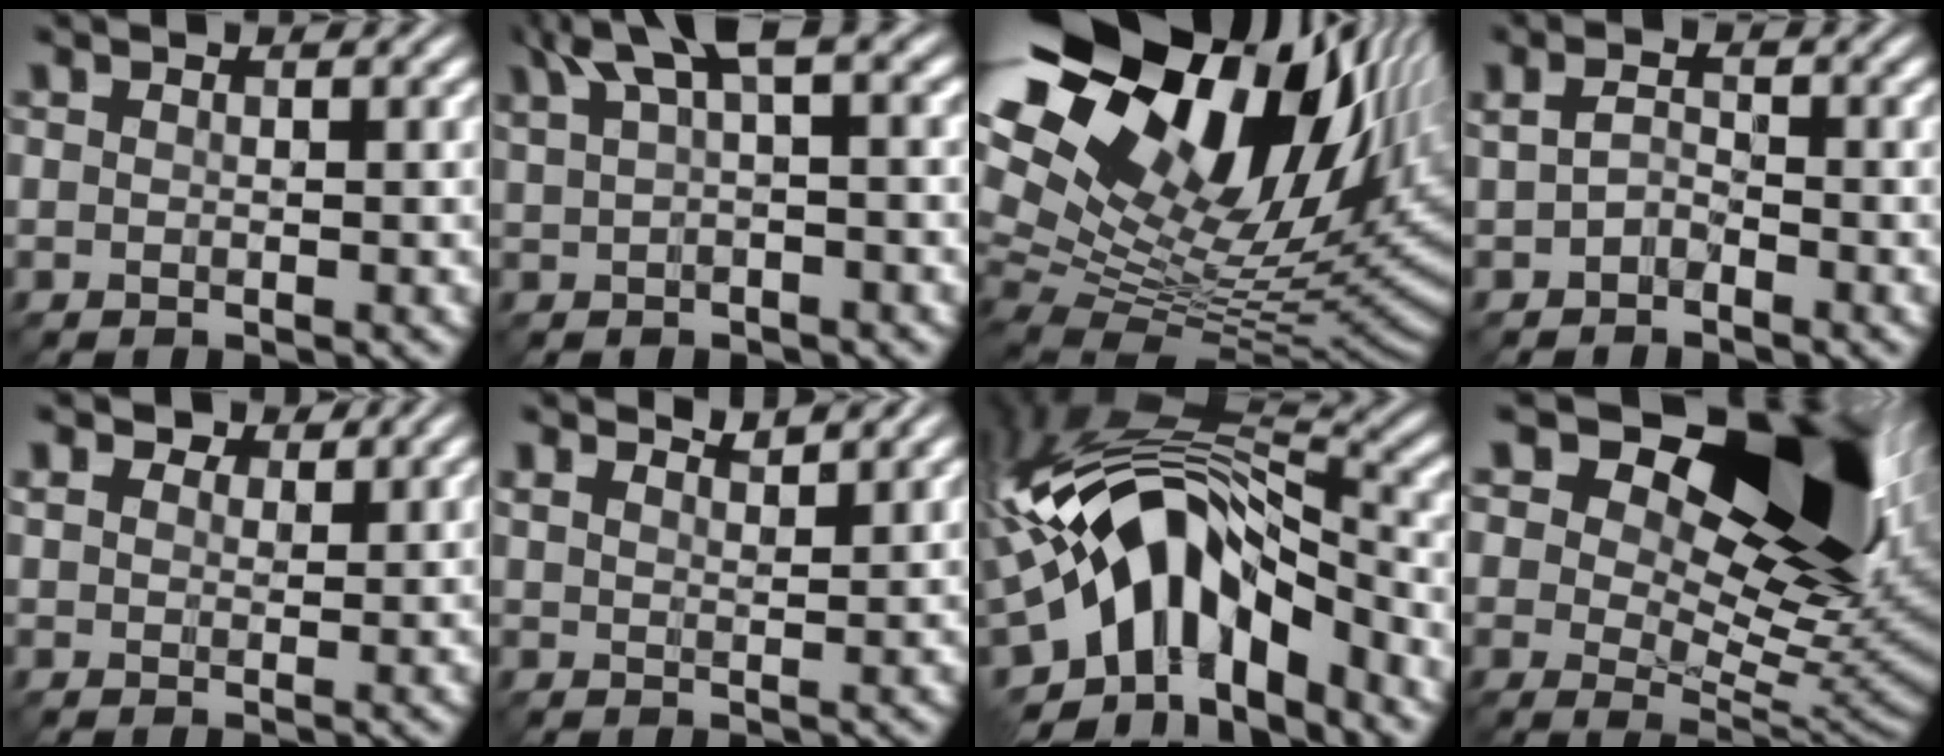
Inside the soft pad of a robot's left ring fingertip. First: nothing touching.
{"total": 5.2, "force": [2.8, 1.2, 4.1], "torque": [-0.071, 0.017, 0.051]}
{"total": 21.5, "force": [8.5, 12.4, 15.3], "torque": [-0.283, 0.048, 0.178]}
{"total": 1.3, "force": [-0.6, 0.7, 0.9], "torque": [-0.023, 0.001, -0.016]}
{"total": 2.5, "force": [2.0, 1.3, 0.8], "torque": [-0.022, 0.004, 0.030]}
{"total": 2.9, "force": [2.7, 0.4, 1.0], "torque": [-0.007, 0.006, 0.035]}
{"total": 12.8, "force": [-4.9, 6.7, 9.7], "torque": [-0.156, 0.017, -0.094]}
{"total": 17.8, "force": [8.2, 9.3, 12.8], "torque": [-0.168, 0.030, 0.122]}